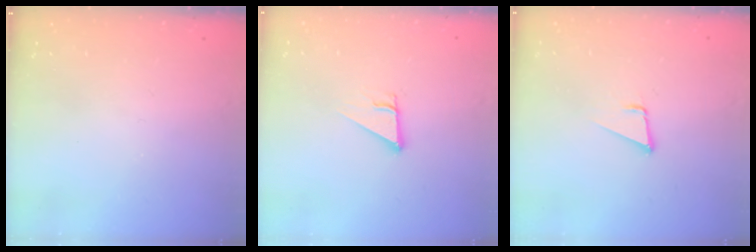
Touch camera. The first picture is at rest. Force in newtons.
{"total": 2.5, "press": 2.5, "slide": 0.2}
{"total": 1.7, "press": 1.7, "slide": 0.1}